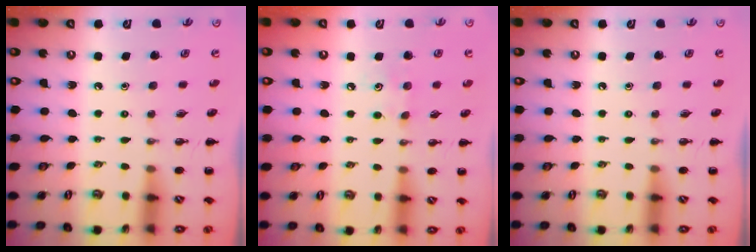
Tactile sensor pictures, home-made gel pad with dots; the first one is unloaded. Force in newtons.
{"total": 4.6, "press": 4.5, "slide": 1.1}
{"total": 0.0}